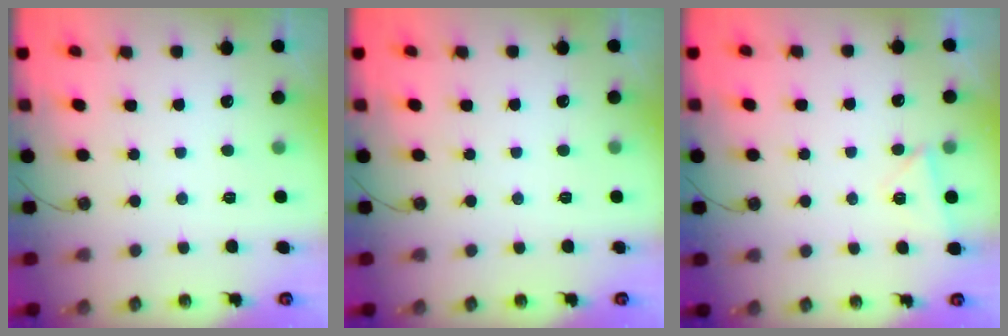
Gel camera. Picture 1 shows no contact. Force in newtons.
{"total": 0.0}
{"total": 4.0, "press": 3.4, "slide": 2.2}